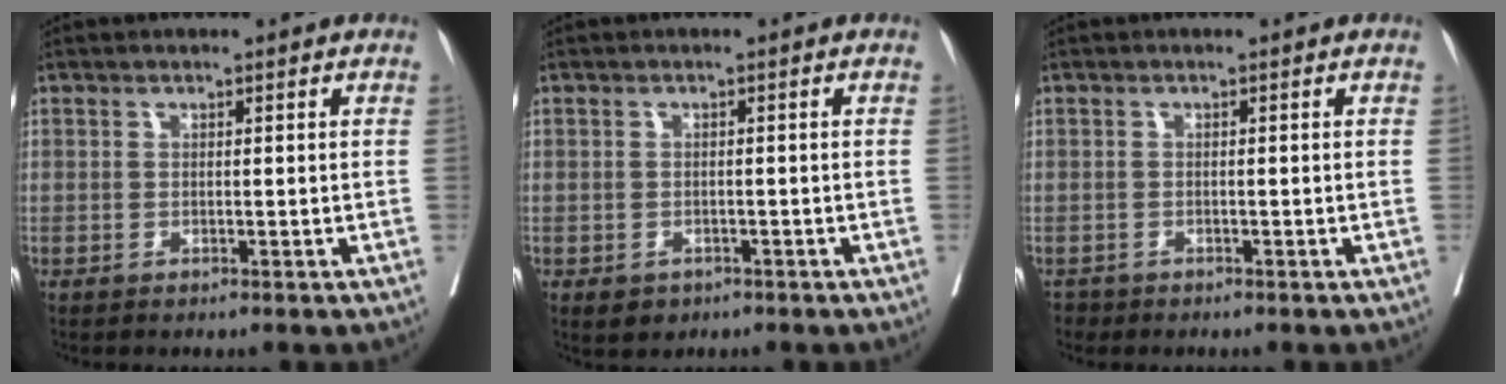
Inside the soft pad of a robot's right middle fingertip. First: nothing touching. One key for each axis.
{"total": 2.6, "fx": -1.6, "fy": 1.9, "fz": 0.8, "tx": -0.007, "ty": 0.002, "tz": -0.017}
{"total": 1.0, "fx": -0.9, "fy": 0.5, "fz": -0.2, "tx": -0.001, "ty": 0.001, "tz": -0.016}